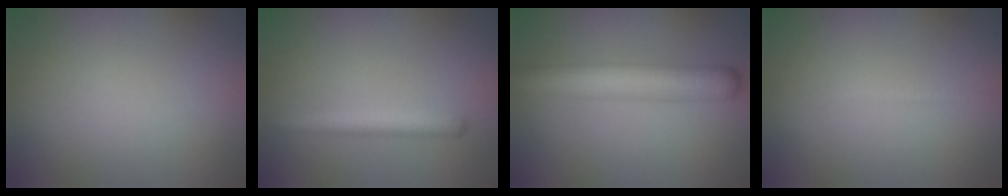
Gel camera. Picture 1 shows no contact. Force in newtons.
{"total": 2.2, "press": 2.2, "slide": 0.1}
{"total": 5.9, "press": 5.9, "slide": 0.1}
{"total": 0.6, "press": 0.6, "slide": 0.1}